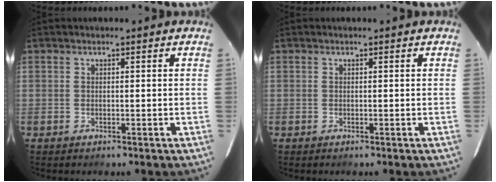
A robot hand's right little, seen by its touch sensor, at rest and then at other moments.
{"total": 0.0}